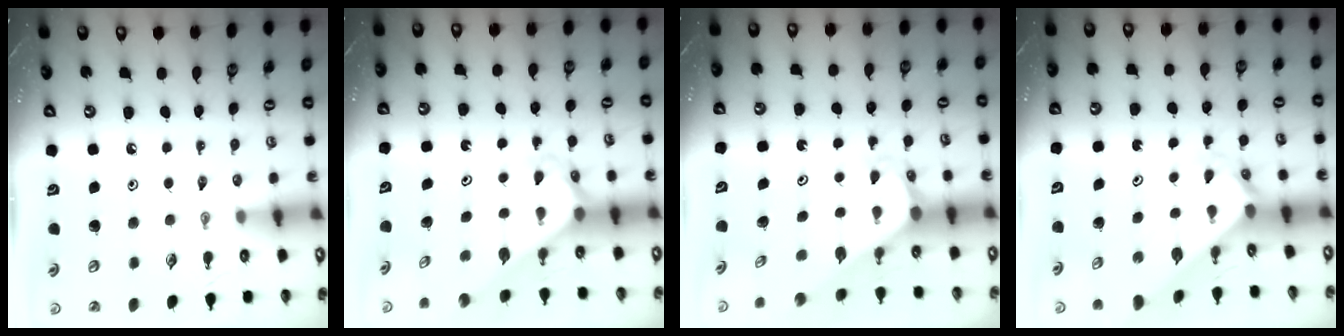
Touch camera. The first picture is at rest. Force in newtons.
{"total": 2.6, "press": 2.6, "slide": 0.2}
{"total": 2.1, "press": 2.1, "slide": 0.1}
{"total": 2.0, "press": 2.0, "slide": 0.2}